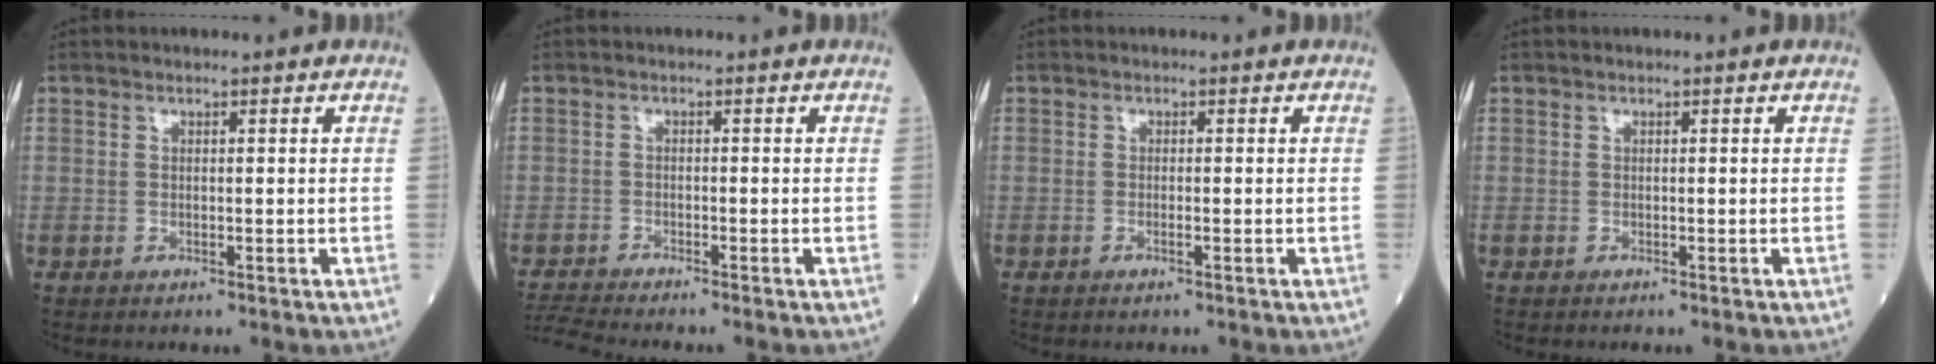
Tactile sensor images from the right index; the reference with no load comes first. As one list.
[{"total": 3.6, "force": [-3.4, -1.2, 0.0], "torque": [-0.011, -0.023, -0.068]}, {"total": 0.7, "force": [-0.3, 0.0, 0.7], "torque": [-0.016, -0.001, -0.005]}, {"total": 0.0}]